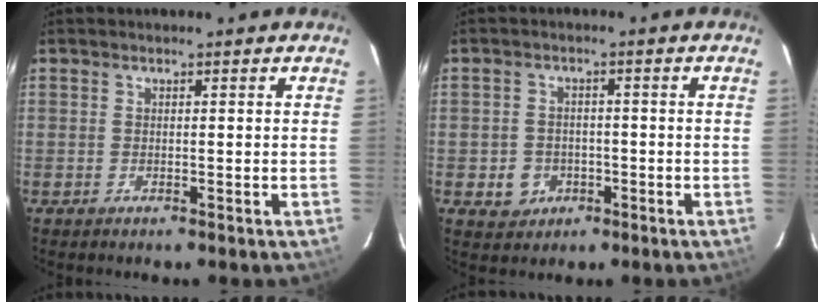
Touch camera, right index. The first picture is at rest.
{"total": 4.8, "force": [-1.7, 4.4, 1.2], "torque": [-0.035, 0.010, -0.017]}